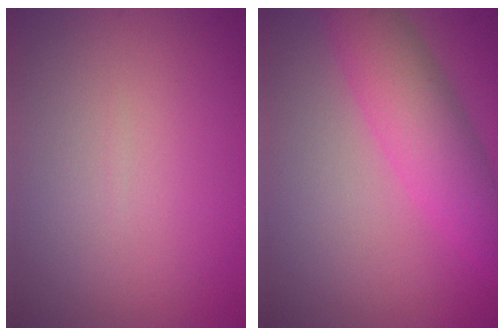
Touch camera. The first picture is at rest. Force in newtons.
{"total": 5.3, "press": 5.3, "slide": 0.1}